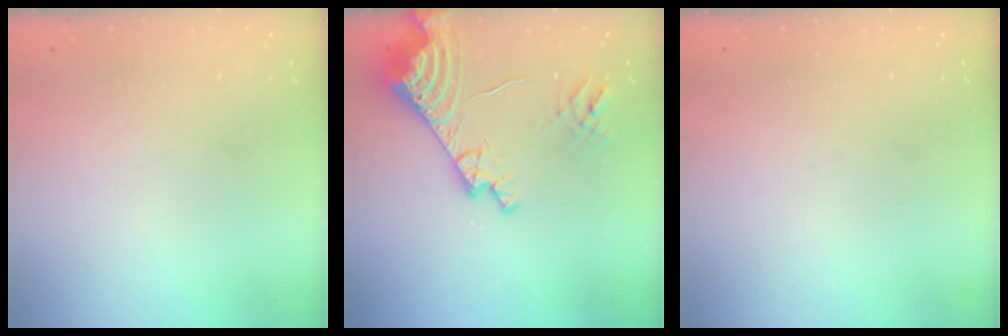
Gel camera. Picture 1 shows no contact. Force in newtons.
{"total": 16.6, "press": 16.5, "slide": 1.8}
{"total": 0.0}